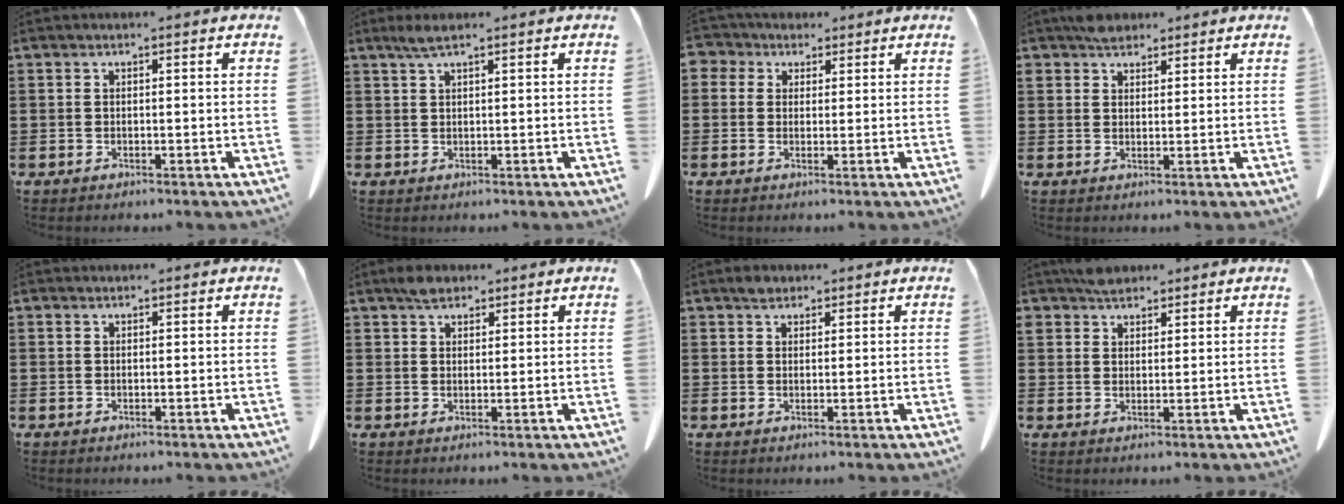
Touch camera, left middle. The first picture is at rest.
{"total": 2.1, "force": [1.4, 0.2, 1.6], "torque": [-0.033, 0.000, 0.026]}
{"total": 3.3, "force": [1.8, 2.6, 0.8], "torque": [-0.023, 0.008, 0.031]}
{"total": 3.1, "force": [2.7, 1.4, 0.6], "torque": [-0.019, 0.002, 0.054]}
{"total": 0.0}
{"total": 2.6, "force": [2.1, 1.2, 1.0], "torque": [-0.017, 0.000, 0.039]}
{"total": 2.0, "force": [1.6, 1.1, 0.5], "torque": [-0.006, 0.000, 0.030]}
{"total": 3.2, "force": [2.8, 1.5, 0.4], "torque": [-0.017, 0.001, 0.057]}